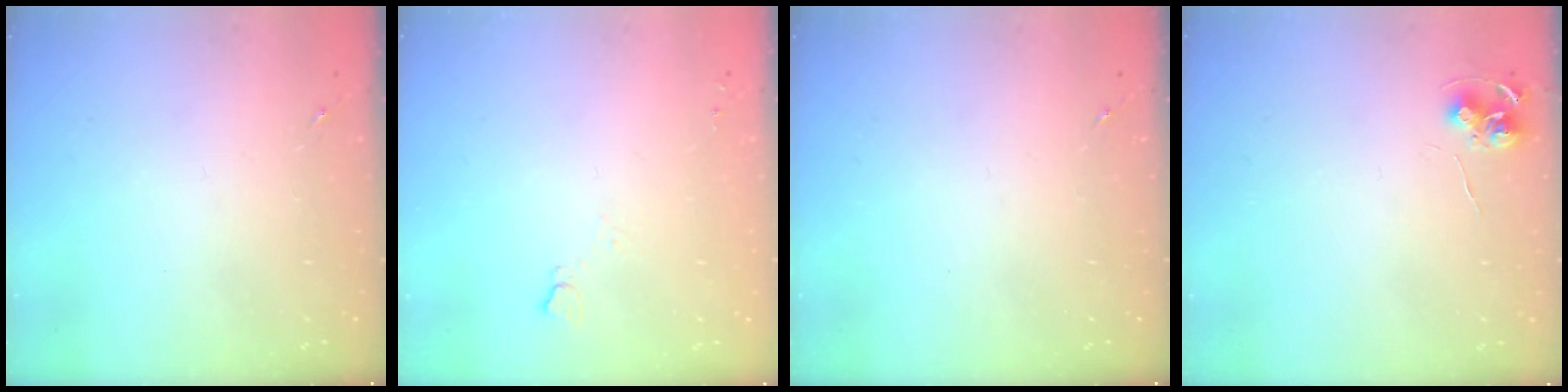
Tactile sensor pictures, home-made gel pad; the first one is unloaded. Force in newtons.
{"total": 4.1, "press": 4.0, "slide": 0.6}
{"total": 0.0}
{"total": 7.9, "press": 7.9, "slide": 0.5}